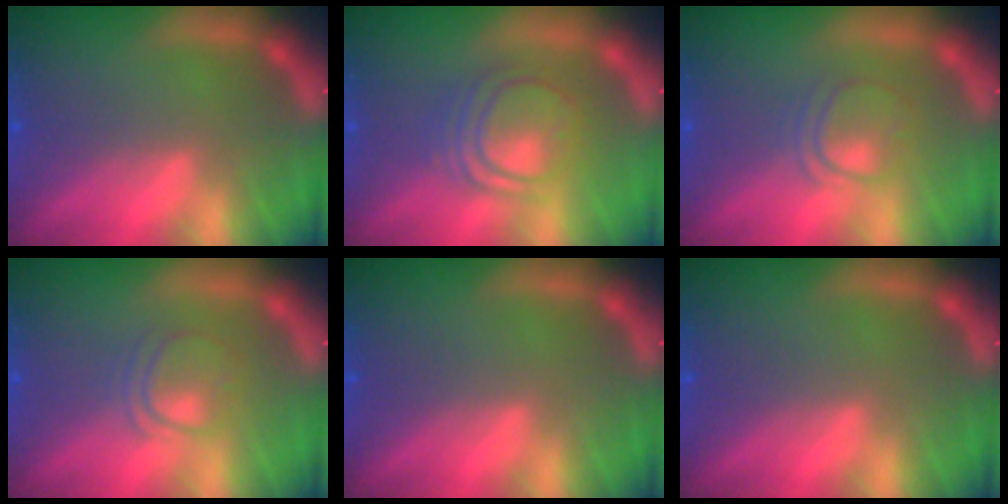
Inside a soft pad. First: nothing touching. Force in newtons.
{"total": 5.6}
{"total": 3.0}
{"total": 3.0}
{"total": 0.0}
{"total": 0.0}